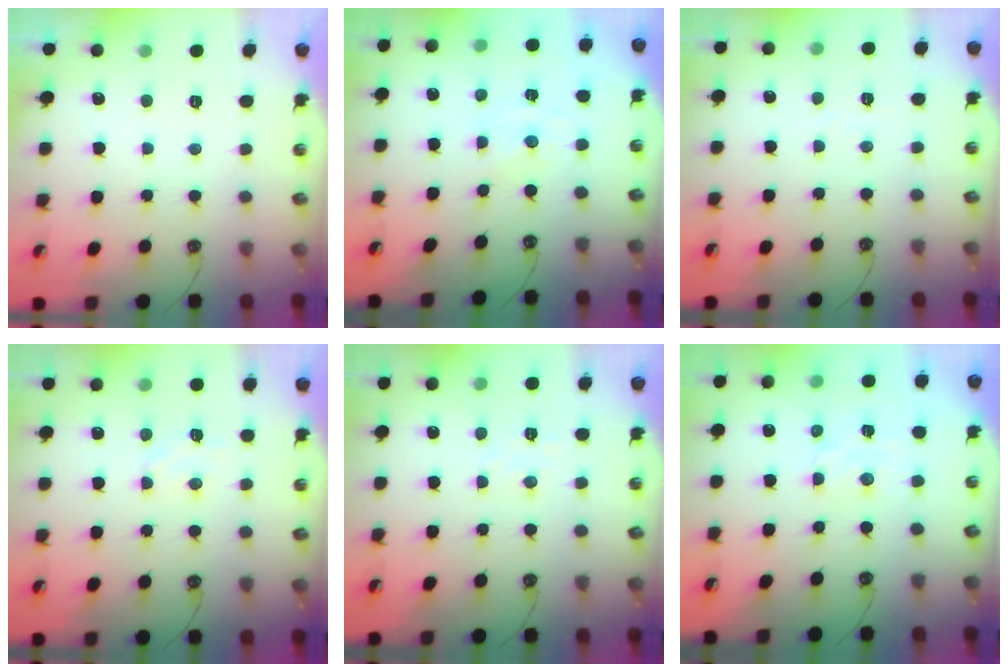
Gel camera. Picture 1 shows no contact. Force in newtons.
{"total": 0.0}
{"total": 2.6, "press": 2.6, "slide": 0.4}
{"total": 6.4, "press": 6.3, "slide": 0.6}
{"total": 4.2, "press": 4.2, "slide": 0.5}
{"total": 2.6, "press": 2.6, "slide": 0.3}